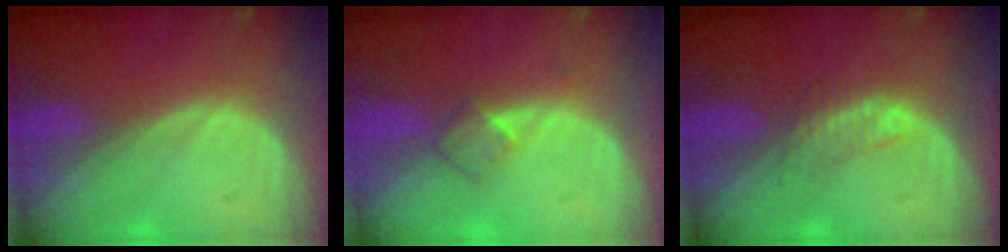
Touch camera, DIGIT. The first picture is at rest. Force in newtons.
{"total": 2.7, "press": 2.4, "slide": 1.1}
{"total": 2.3, "press": 2.3, "slide": 0.2}